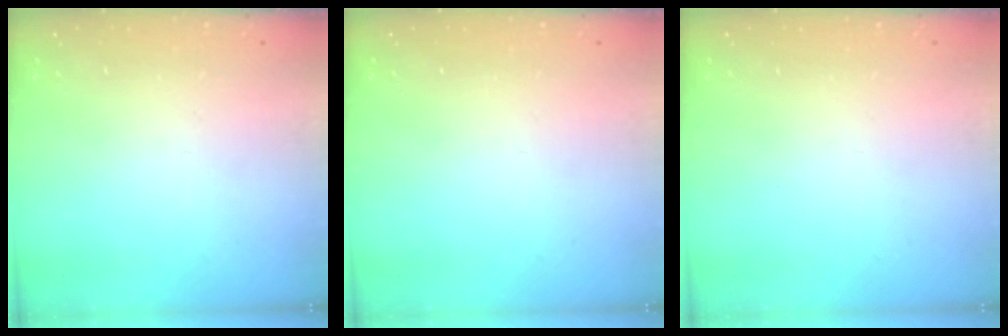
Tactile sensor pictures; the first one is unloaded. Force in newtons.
{"total": 0.0}
{"total": 0.0}